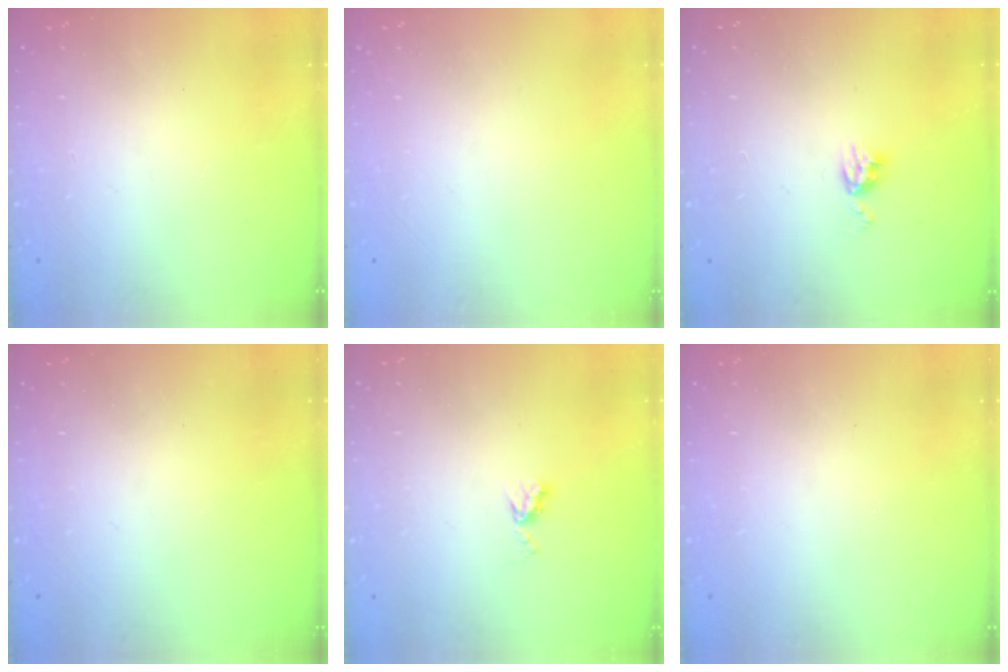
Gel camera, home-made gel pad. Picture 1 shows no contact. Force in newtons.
{"total": 0.0}
{"total": 6.1, "press": 6.1, "slide": 0.6}
{"total": 0.0}
{"total": 4.4, "press": 4.3, "slide": 0.5}
{"total": 0.0}